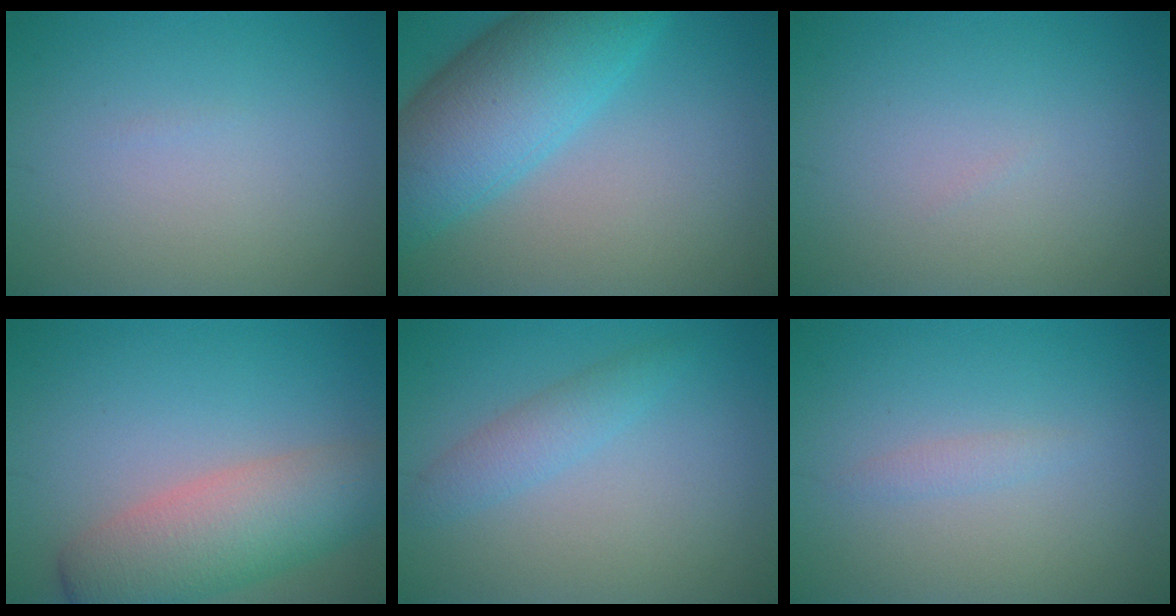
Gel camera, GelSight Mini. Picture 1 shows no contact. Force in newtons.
{"total": 9.6, "press": 9.6, "slide": 0.3}
{"total": 0.0}
{"total": 7.0, "press": 7.0, "slide": 0.3}
{"total": 2.2, "press": 2.2, "slide": 0.1}
{"total": 0.9, "press": 0.9, "slide": 0.0}